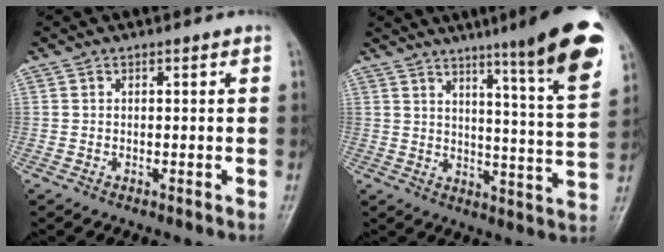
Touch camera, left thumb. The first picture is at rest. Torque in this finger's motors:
{"motor_torque": [1.05, 0.12, 1.44, -1.33, 0.22]}